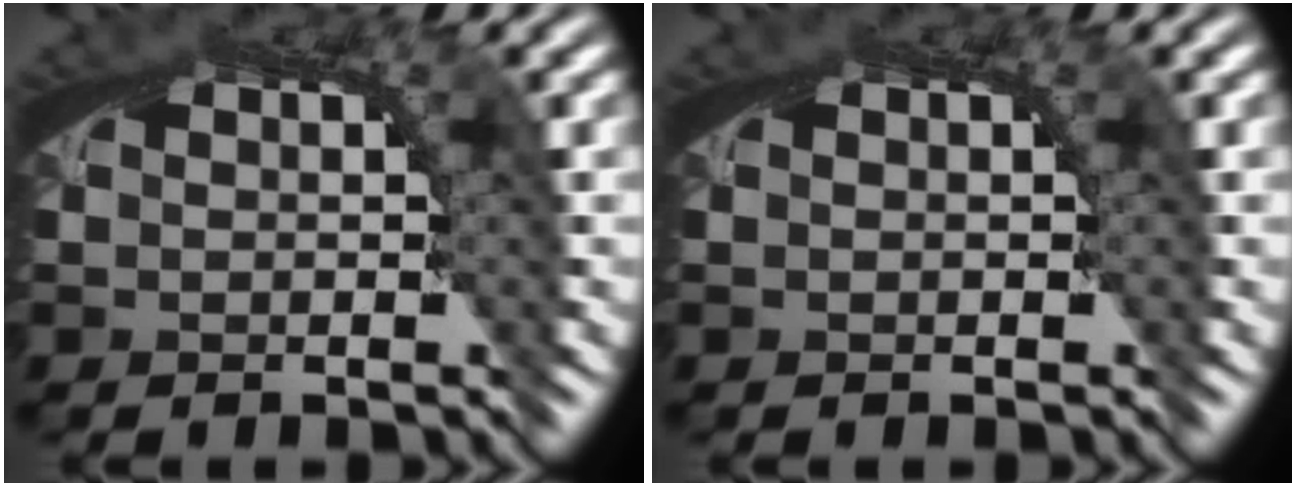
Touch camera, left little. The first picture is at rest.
{"total": 0.0}